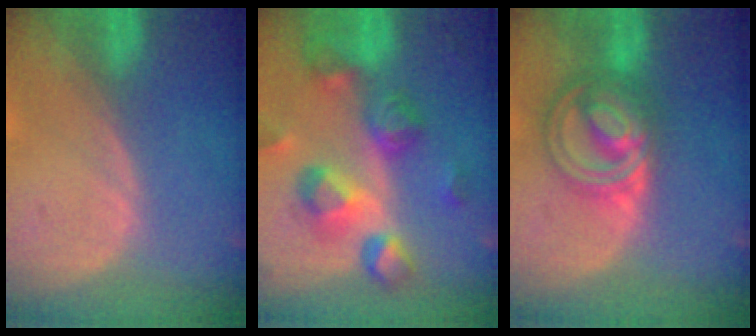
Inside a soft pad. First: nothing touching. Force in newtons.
{"total": 10.6, "press": 9.5, "slide": 4.7}
{"total": 8.0, "press": 8.0, "slide": 0.5}